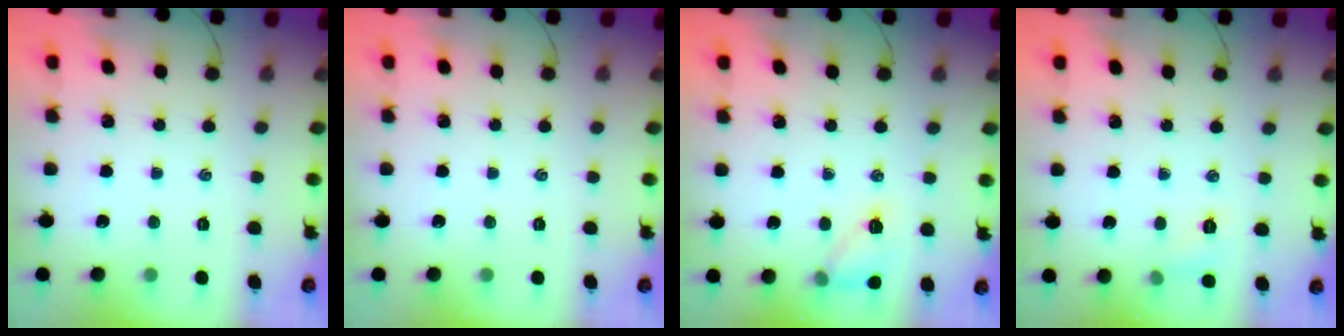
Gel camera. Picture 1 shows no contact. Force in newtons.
{"total": 0.0}
{"total": 9.9, "press": 9.7, "slide": 1.9}
{"total": 5.1, "press": 4.9, "slide": 1.5}